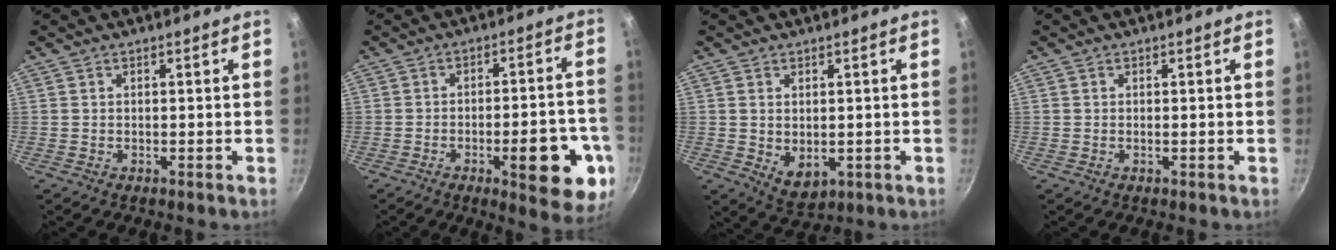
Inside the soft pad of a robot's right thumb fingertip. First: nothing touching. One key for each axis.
{"total": 15.4, "fx": -5.6, "fy": 5.2, "fz": 13.4, "tx": -0.135, "ty": 0.023, "tz": -0.070}
{"total": 5.3, "fx": -0.1, "fy": 3.5, "fz": 3.9, "tx": -0.055, "ty": -0.016, "tz": 0.009}
{"total": 0.0}